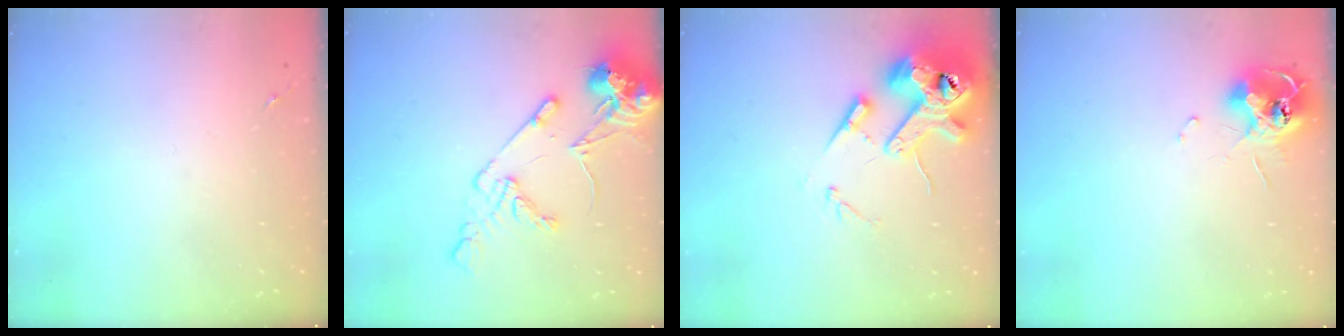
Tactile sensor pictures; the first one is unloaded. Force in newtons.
{"total": 13.7, "press": 13.5, "slide": 2.3}
{"total": 16.0, "press": 15.8, "slide": 2.5}
{"total": 12.0, "press": 11.9, "slide": 1.2}